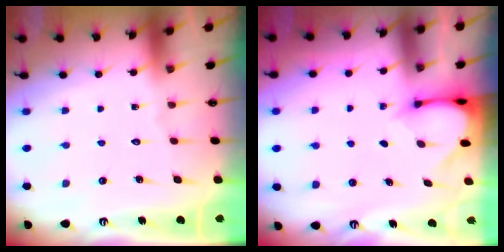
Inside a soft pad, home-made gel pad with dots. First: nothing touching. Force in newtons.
{"total": 3.4, "press": 3.4, "slide": 0.3}